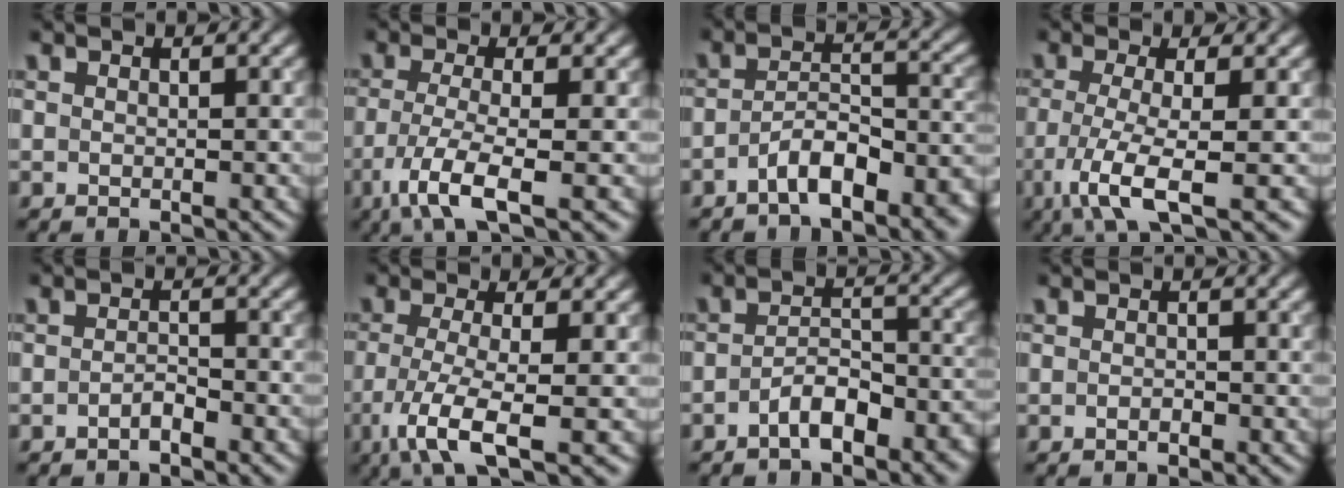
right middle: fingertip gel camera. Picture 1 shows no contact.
{"total": 5.6, "force": [-2.3, 1.3, 4.9], "torque": [-0.095, -0.015, -0.049]}
{"total": 5.6, "force": [-3.1, 2.2, 4.1], "torque": [-0.069, 0.003, -0.055]}
{"total": 6.2, "force": [-2.1, 1.5, 5.6], "torque": [-0.103, -0.016, -0.045]}
{"total": 1.3, "force": [-0.9, 0.4, 0.8], "torque": [-0.015, 0.003, -0.018]}
{"total": 6.3, "force": [-2.4, 1.5, 5.6], "torque": [-0.105, -0.015, -0.048]}
{"total": 4.5, "force": [-2.6, 2.0, 3.2], "torque": [-0.053, 0.006, -0.044]}
{"total": 0.6, "force": [-0.4, 0.3, 0.5], "torque": [-0.009, -0.001, -0.006]}